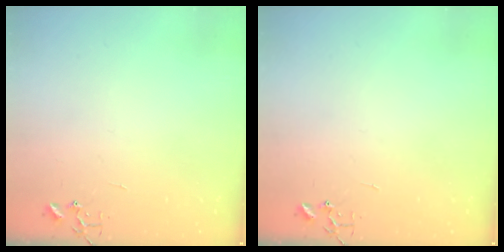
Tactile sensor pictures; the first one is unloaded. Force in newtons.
{"total": 0.0}